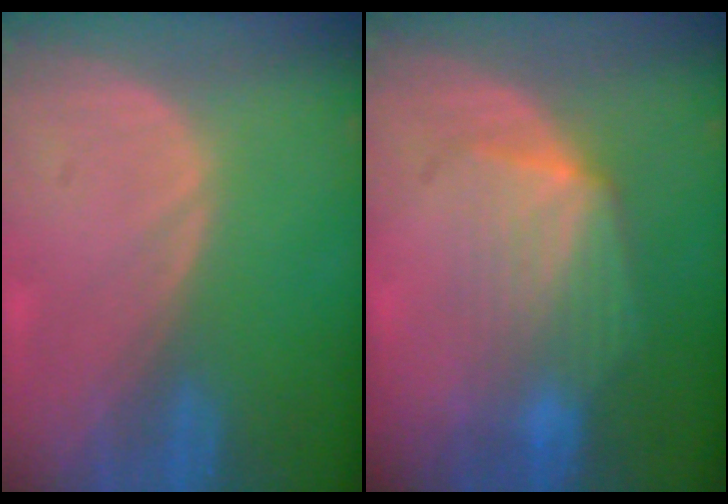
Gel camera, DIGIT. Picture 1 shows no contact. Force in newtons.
{"total": 7.2, "press": 6.7, "slide": 2.6}